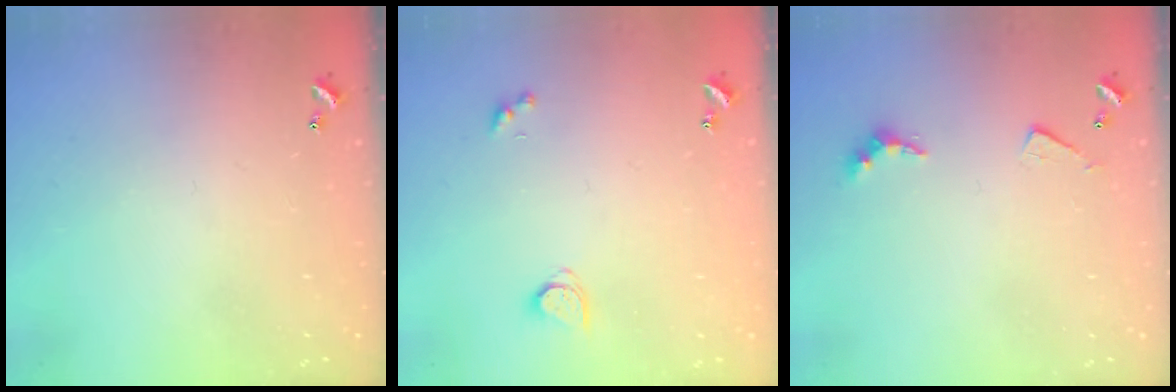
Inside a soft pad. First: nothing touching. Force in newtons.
{"total": 2.6, "press": 2.6, "slide": 0.3}
{"total": 4.5, "press": 4.5, "slide": 0.8}